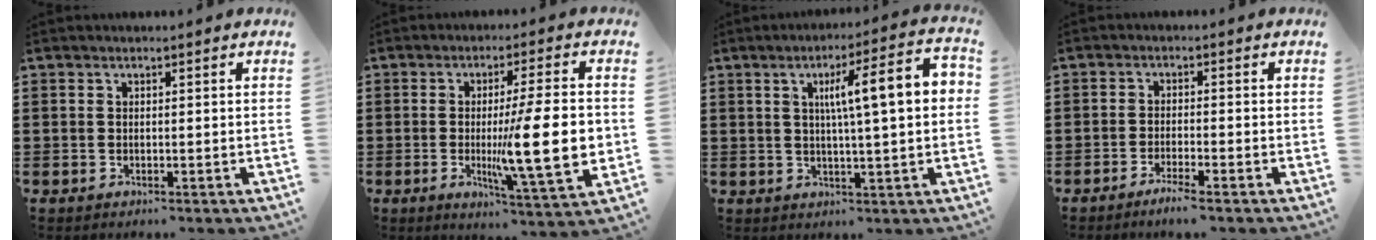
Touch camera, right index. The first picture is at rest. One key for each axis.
{"total": 15.2, "fx": -0.9, "fy": 2.8, "fz": 14.9, "tx": -0.229, "ty": -0.025, "tz": -0.020}
{"total": 9.7, "fx": 1.9, "fy": 1.0, "fz": 9.5, "tx": -0.163, "ty": -0.001, "tz": 0.021}
{"total": 2.4, "fx": -2.0, "fy": -0.2, "fz": 1.3, "tx": -0.028, "ty": -0.003, "tz": -0.038}